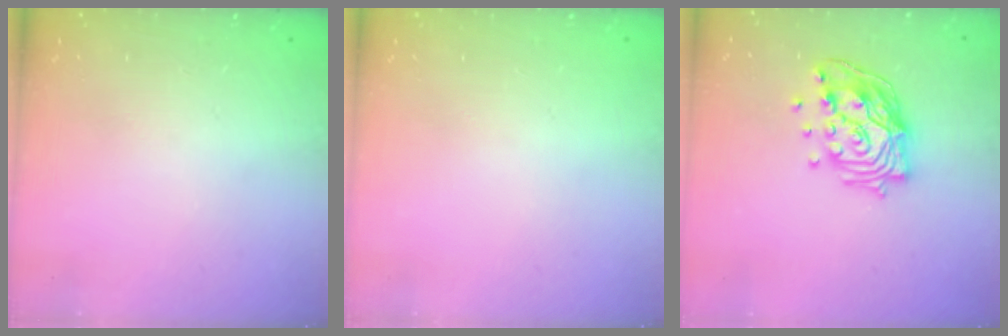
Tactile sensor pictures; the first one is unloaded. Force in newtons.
{"total": 0.0}
{"total": 16.5, "press": 16.1, "slide": 3.6}